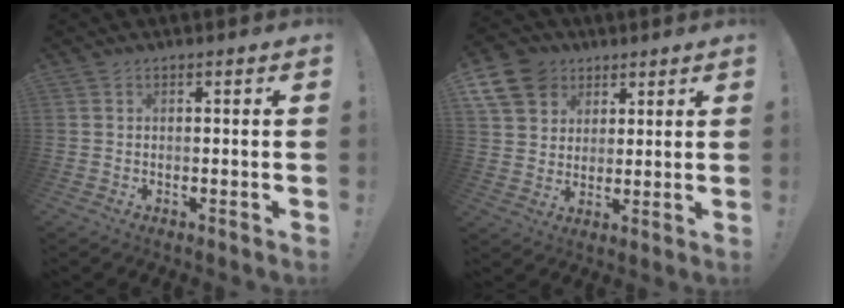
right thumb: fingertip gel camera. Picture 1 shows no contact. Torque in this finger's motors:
{"motor_torque": [0.07, 0.09, 0.04, 0.04, 0.14]}